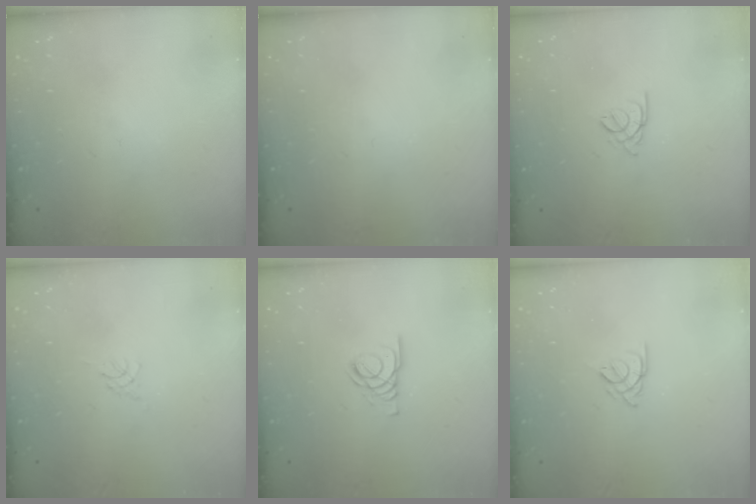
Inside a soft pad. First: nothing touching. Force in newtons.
{"total": 0.0}
{"total": 1.8, "press": 1.7, "slide": 0.5}
{"total": 0.0}
{"total": 3.7, "press": 3.7, "slide": 0.4}
{"total": 3.8, "press": 3.8, "slide": 0.6}